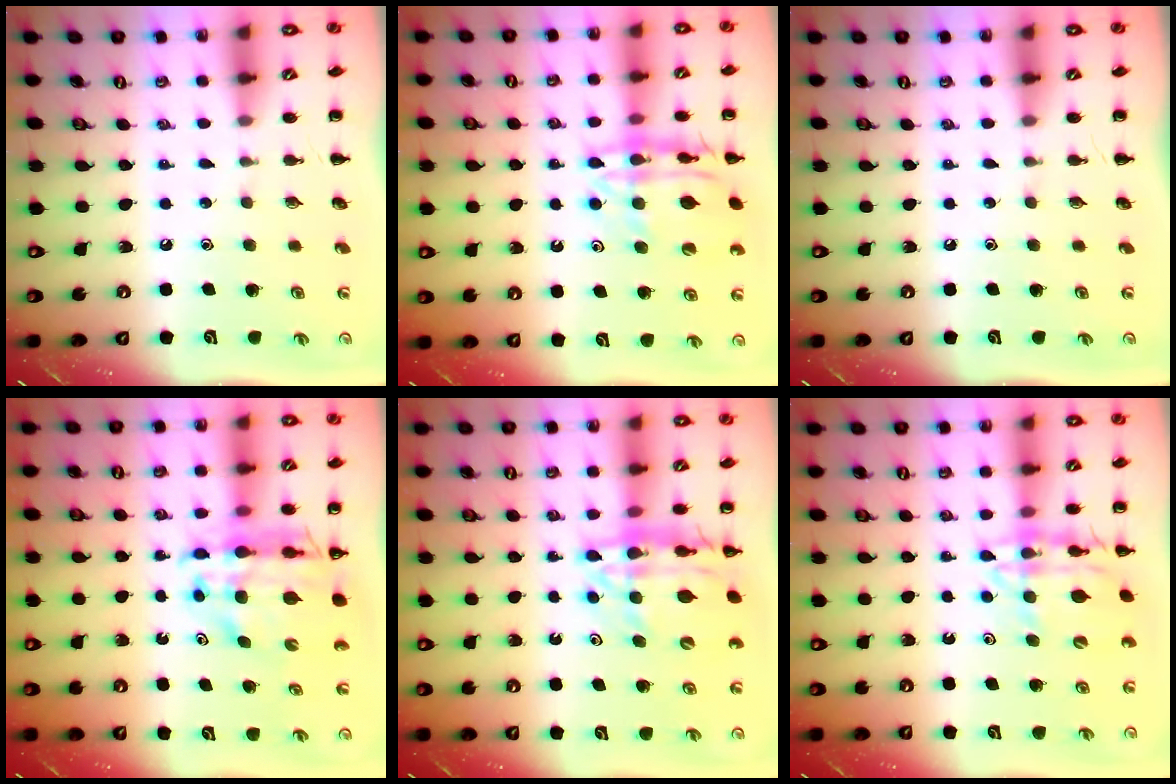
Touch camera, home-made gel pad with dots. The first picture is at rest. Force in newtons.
{"total": 16.3, "press": 16.1, "slide": 2.3}
{"total": 0.0}
{"total": 11.9, "press": 11.4, "slide": 3.2}
{"total": 16.8, "press": 16.3, "slide": 4.0}
{"total": 14.3, "press": 14.1, "slide": 2.7}